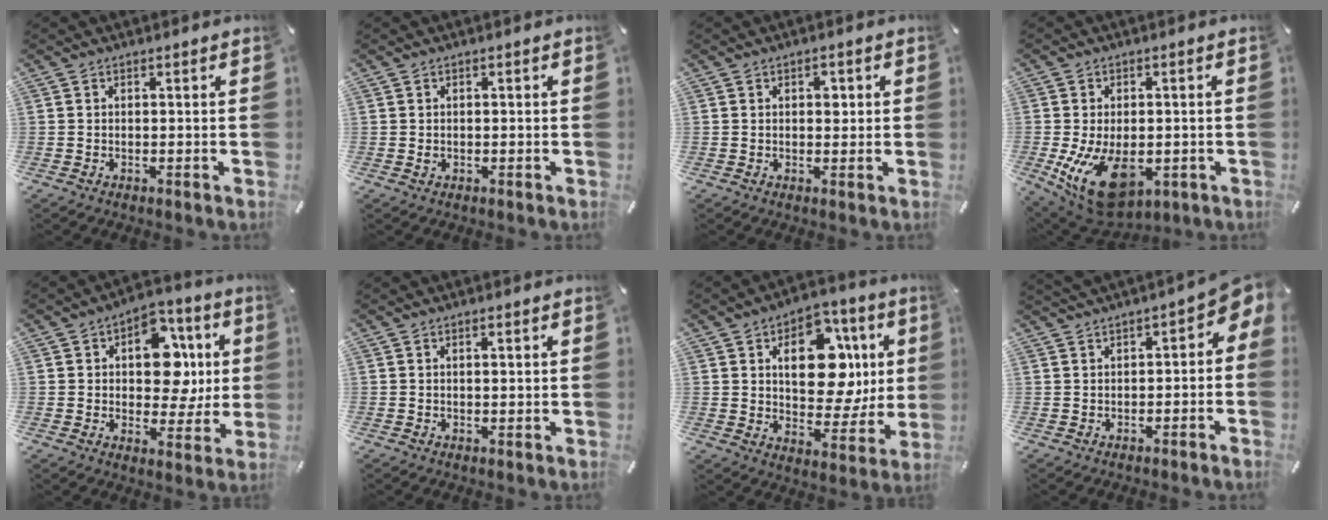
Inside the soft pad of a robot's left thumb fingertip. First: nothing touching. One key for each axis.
{"total": 0.7, "fx": -0.2, "fy": 0.6, "fz": 0.4, "tx": -0.010, "ty": 0.001, "tz": -0.003}
{"total": 2.4, "fx": 0.5, "fy": 1.7, "fz": 1.5, "tx": -0.010, "ty": -0.002, "tz": 0.002}
{"total": 13.9, "fx": -4.0, "fy": 8.3, "fz": 10.4, "tx": -0.199, "ty": 0.002, "tz": -0.060}
{"total": 14.1, "fx": 3.0, "fy": 10.1, "fz": 9.4, "tx": -0.121, "ty": -0.019, "tz": 0.055}
{"total": 0.7, "fx": 0.2, "fy": 0.2, "fz": 0.6, "tx": -0.013, "ty": 0.000, "tz": 0.004}
{"total": 17.1, "fx": 4.8, "fy": 11.3, "fz": 11.9, "tx": -0.158, "ty": -0.019, "tz": 0.086}
{"total": 4.4, "fx": 1.1, "fy": 2.5, "fz": 3.4, "tx": -0.042, "ty": -0.011, "tz": 0.014}